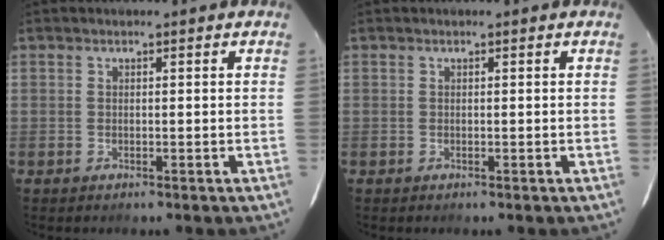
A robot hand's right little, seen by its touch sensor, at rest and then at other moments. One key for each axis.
{"total": 0.0}